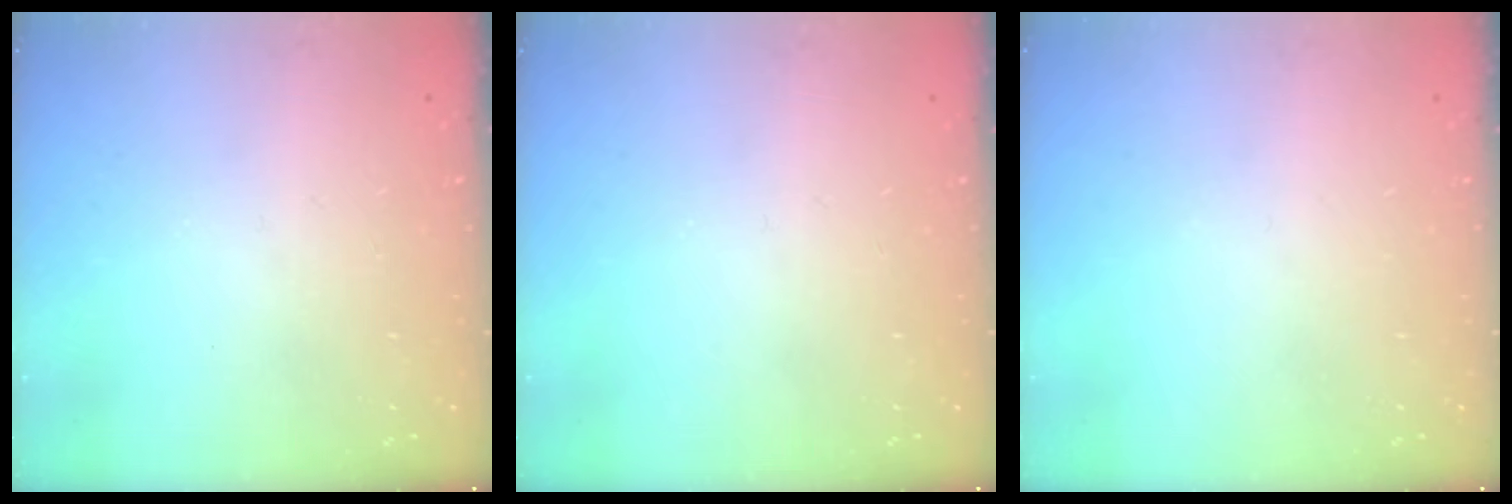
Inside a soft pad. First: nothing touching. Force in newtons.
{"total": 0.0}
{"total": 0.0}